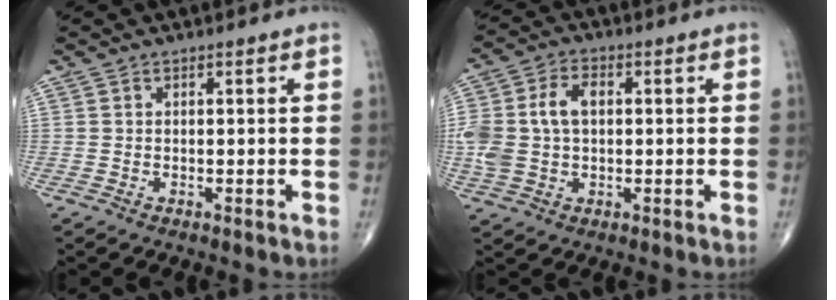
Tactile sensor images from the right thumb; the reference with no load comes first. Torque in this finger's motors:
{"motor_torque": [1.47, 1.35, 1.07, -0.12, 0.13]}